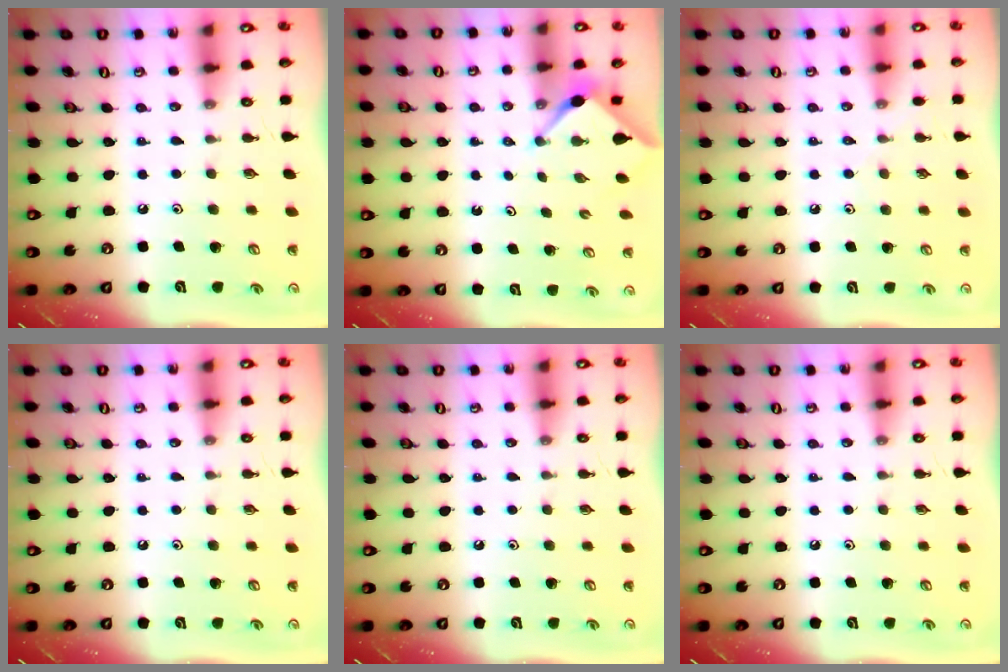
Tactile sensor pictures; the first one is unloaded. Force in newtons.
{"total": 3.1, "press": 3.1, "slide": 0.3}
{"total": 4.6, "press": 4.5, "slide": 0.7}
{"total": 0.0}
{"total": 0.0}
{"total": 0.0}